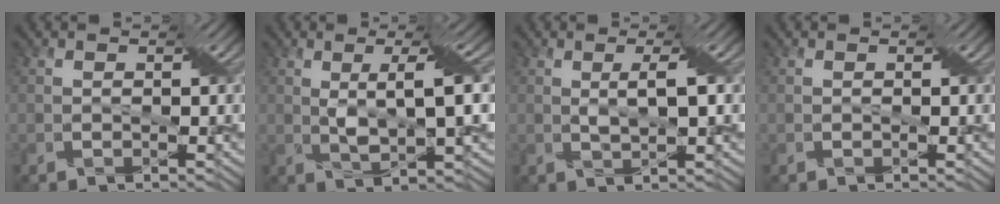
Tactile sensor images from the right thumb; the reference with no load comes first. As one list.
[{"total": 5.5, "force": [1.7, 0.7, 5.2], "torque": [-0.089, 0.004, 0.031]}, {"total": 2.0, "force": [0.9, -0.3, 1.7], "torque": [-0.033, 0.005, 0.018]}, {"total": 0.0}]